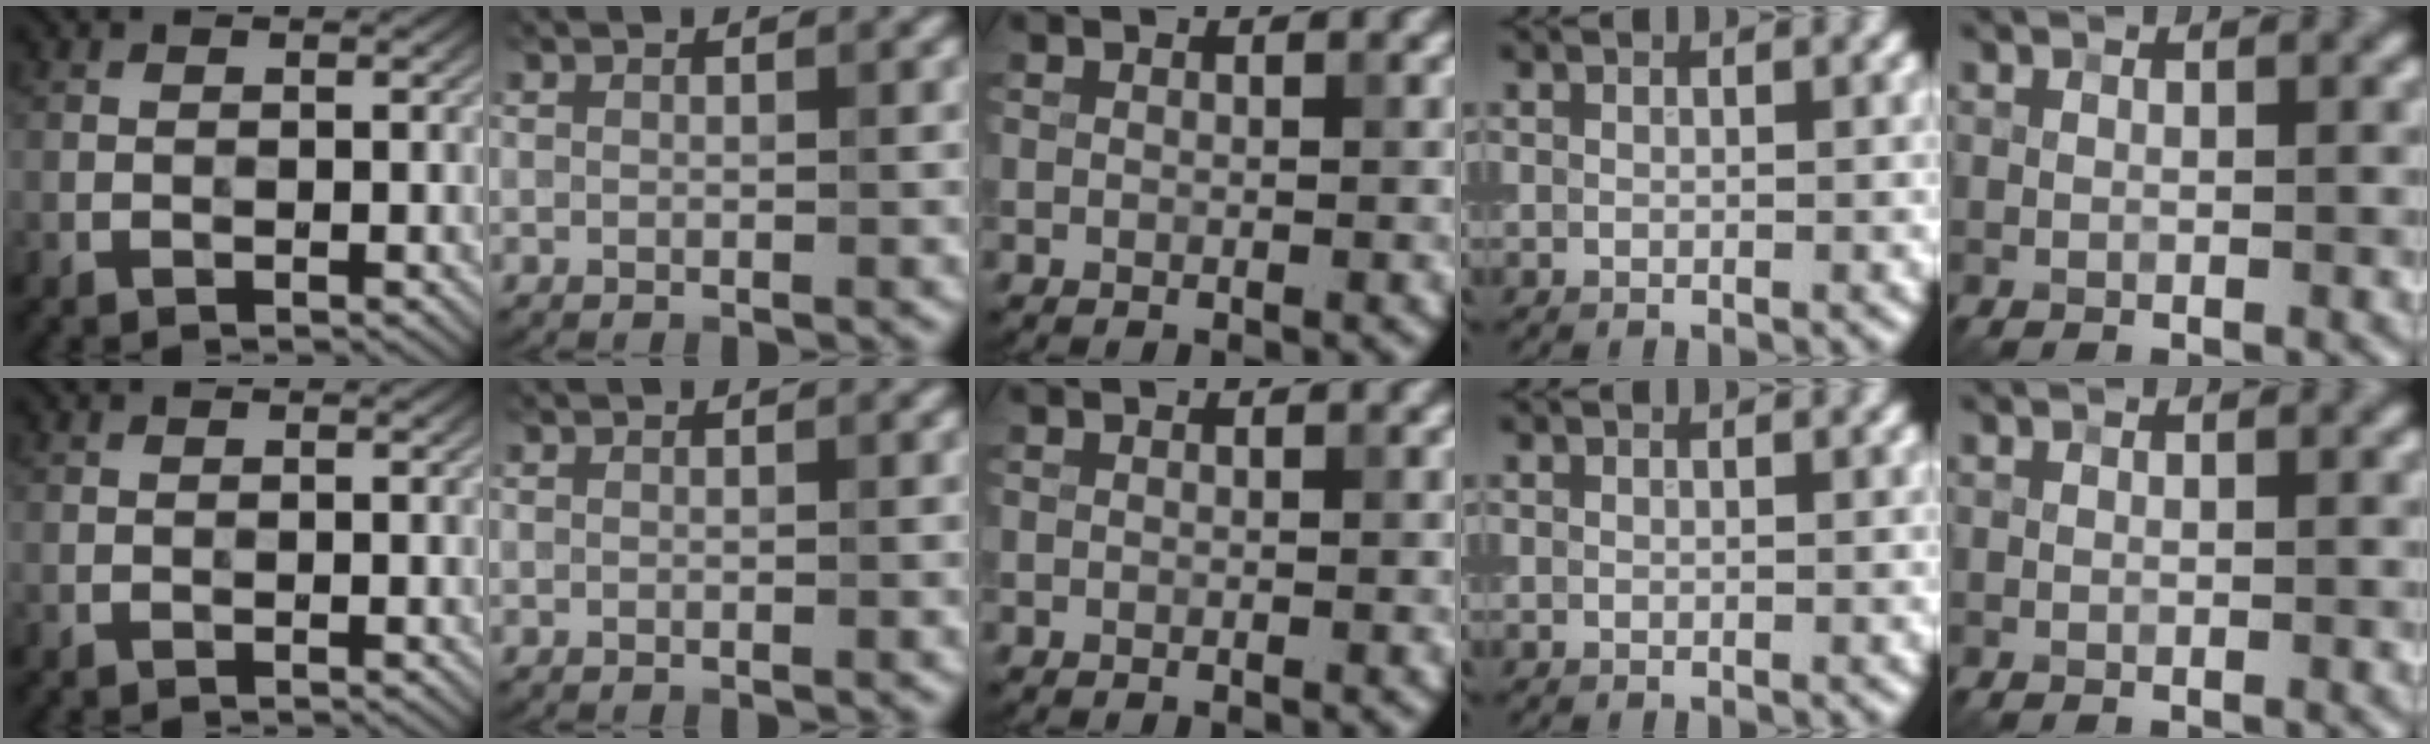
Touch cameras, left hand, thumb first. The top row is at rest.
{}